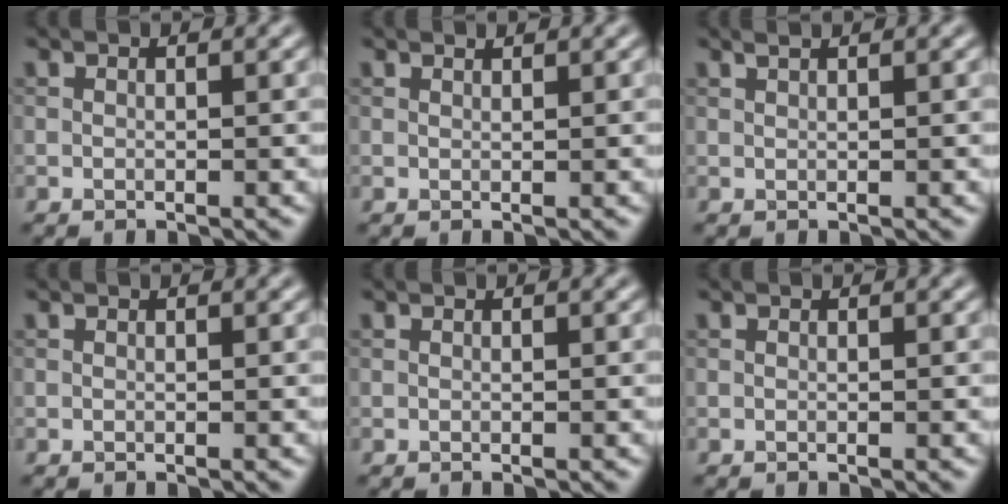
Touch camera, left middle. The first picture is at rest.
{"total": 0.6, "force": [0.6, 0.0, 0.1], "torque": [-0.003, -0.001, 0.011]}
{"total": 1.2, "force": [0.9, 0.3, 0.7], "torque": [-0.006, -0.001, 0.006]}
{"total": 0.0}
{"total": 0.0}
{"total": 0.0}